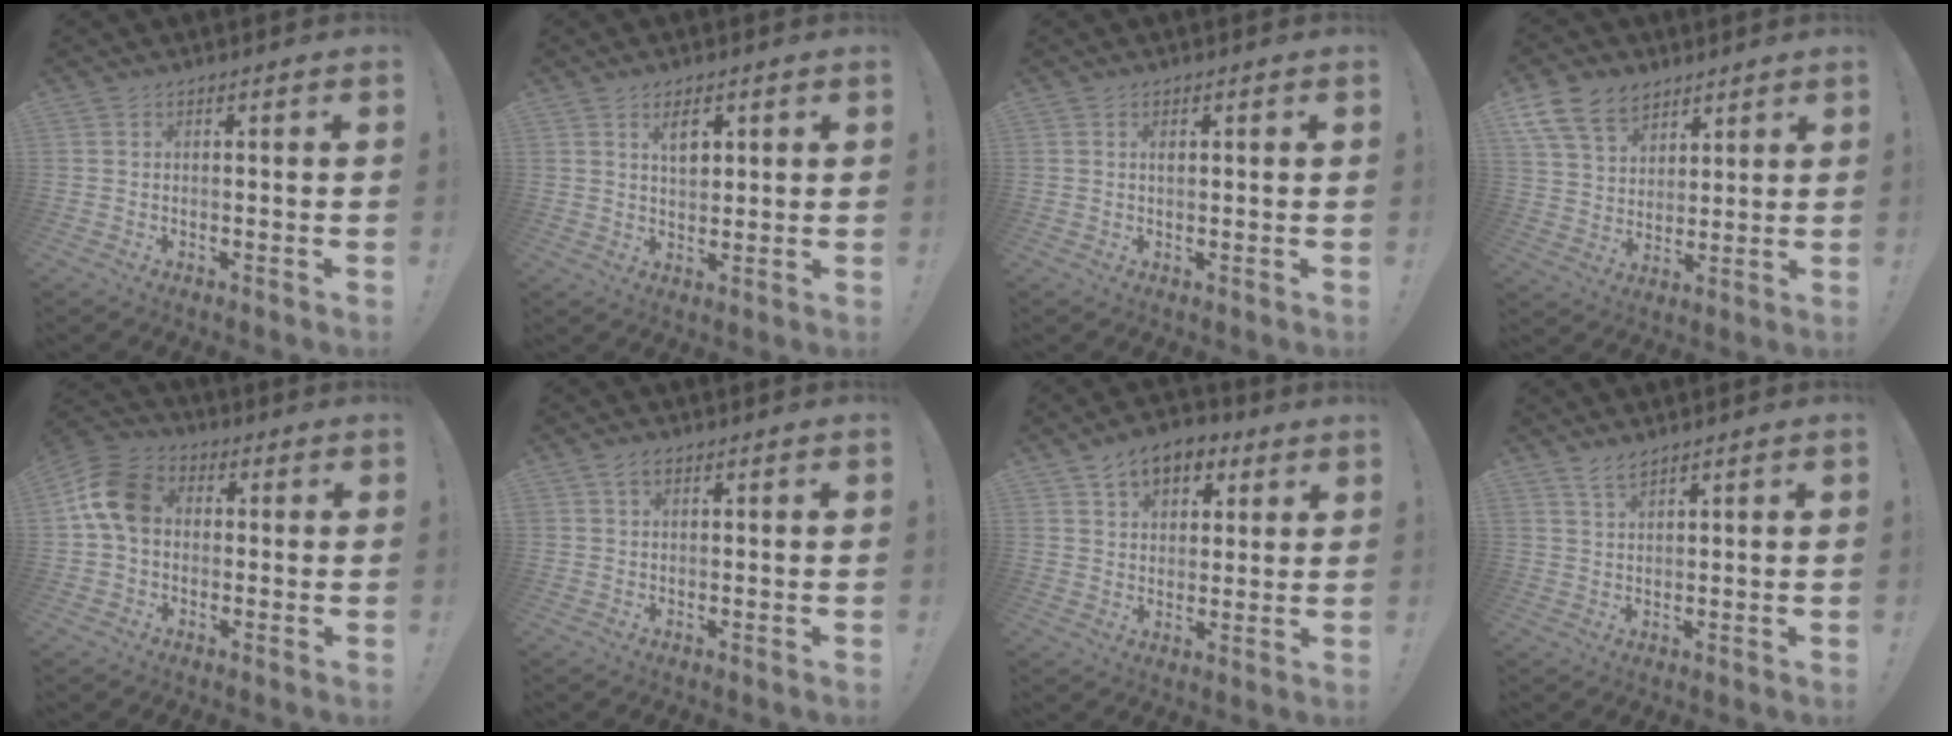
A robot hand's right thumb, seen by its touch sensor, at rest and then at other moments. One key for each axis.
{"total": 5.1, "fx": 2.2, "fy": 3.0, "fz": 3.6, "tx": -0.048, "ty": -0.006, "tz": 0.035}
{"total": 1.1, "fx": 0.4, "fy": 0.6, "fz": 0.8, "tx": -0.010, "ty": 0.001, "tz": 0.004}
{"total": 13.5, "fx": 8.5, "fy": 8.9, "fz": 5.7, "tx": -0.101, "ty": -0.048, "tz": 0.165}
{"total": 12.4, "fx": 1.7, "fy": 9.3, "fz": 8.0, "tx": -0.154, "ty": 0.020, "tz": 0.038}
{"total": 2.2, "fx": 1.2, "fy": 1.3, "fz": 1.3, "tx": -0.020, "ty": 0.001, "tz": 0.021}
{"total": 10.2, "fx": 5.6, "fy": 6.8, "fz": 5.2, "tx": -0.072, "ty": -0.021, "tz": 0.105}
{"total": 3.2, "fx": 2.6, "fy": 0.8, "fz": 1.6, "tx": -0.029, "ty": -0.014, "tz": 0.047}